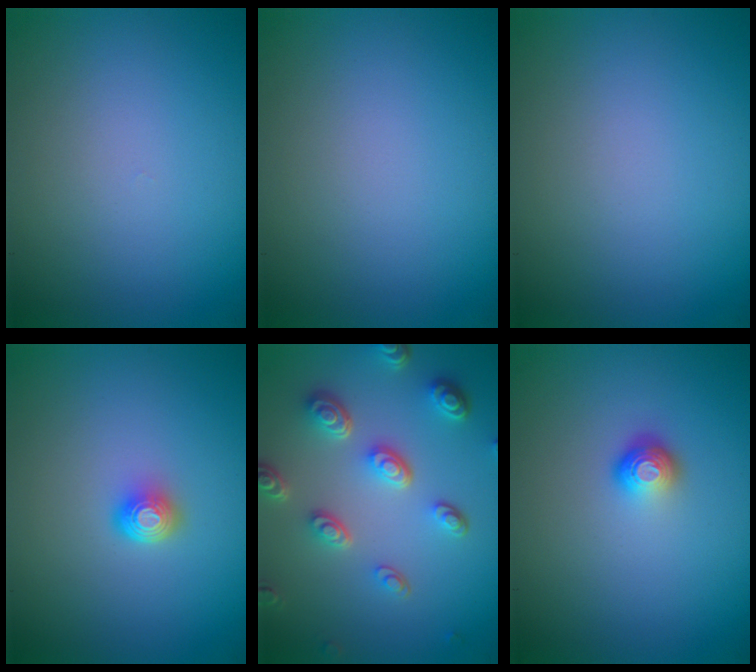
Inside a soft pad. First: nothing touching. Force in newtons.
{"total": 0.0}
{"total": 0.0}
{"total": 1.6, "press": 1.2, "slide": 1.1}
{"total": 5.4, "press": 4.0, "slide": 3.7}
{"total": 1.7, "press": 1.2, "slide": 1.3}